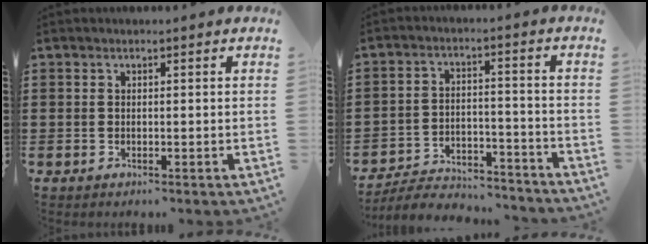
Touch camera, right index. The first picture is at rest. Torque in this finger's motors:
{"motor_torque": [-0.97, -0.90, -0.10, -0.17]}